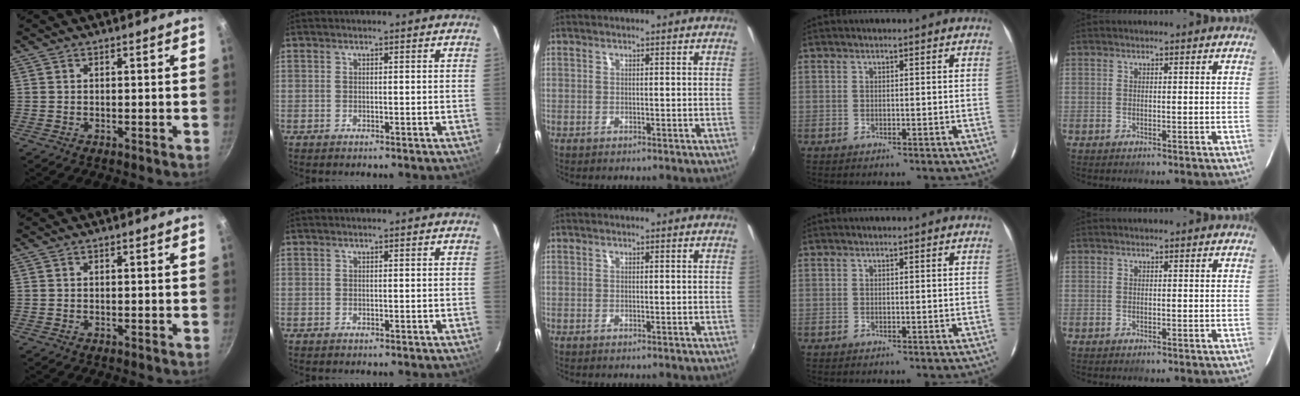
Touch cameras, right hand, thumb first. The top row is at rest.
{}